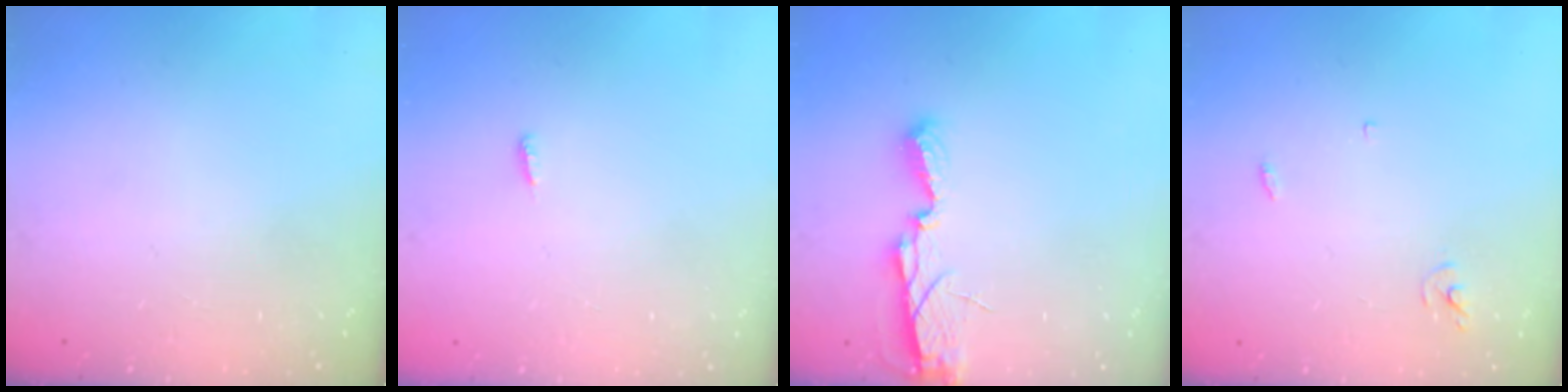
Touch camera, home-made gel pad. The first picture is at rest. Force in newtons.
{"total": 3.6, "press": 3.4, "slide": 1.0}
{"total": 6.3, "press": 6.2, "slide": 0.4}
{"total": 3.0, "press": 3.0, "slide": 0.2}